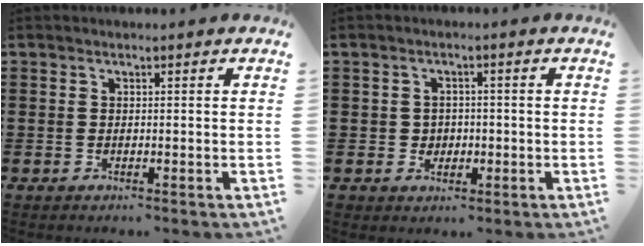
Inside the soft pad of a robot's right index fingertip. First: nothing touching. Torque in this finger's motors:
{"motor_torque": [-0.27, 0.76, -0.07, -0.01]}